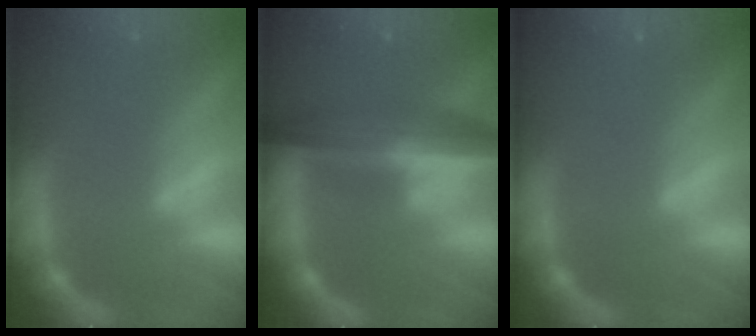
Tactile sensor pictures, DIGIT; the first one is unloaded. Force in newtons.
{"total": 8.0}
{"total": 0.0}